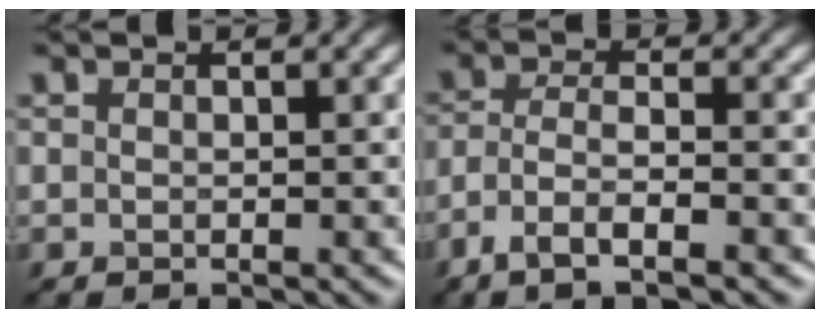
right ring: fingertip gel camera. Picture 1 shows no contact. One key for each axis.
{"total": 5.2, "fx": -3.3, "fy": 1.3, "fz": 3.8, "tx": -0.075, "ty": -0.001, "tz": -0.064}